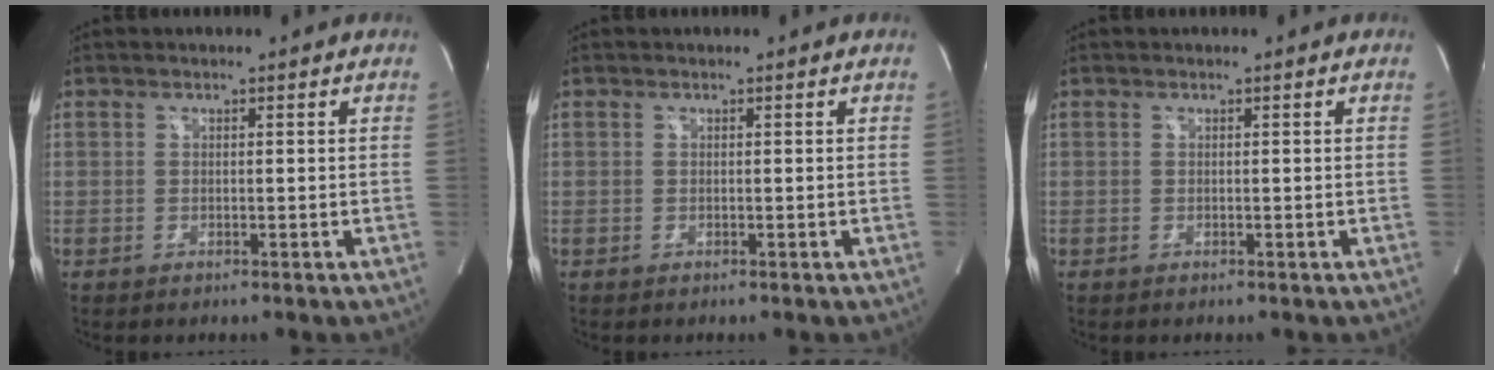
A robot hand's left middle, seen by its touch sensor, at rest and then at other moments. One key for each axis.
{"total": 0.0}
{"total": 0.0}